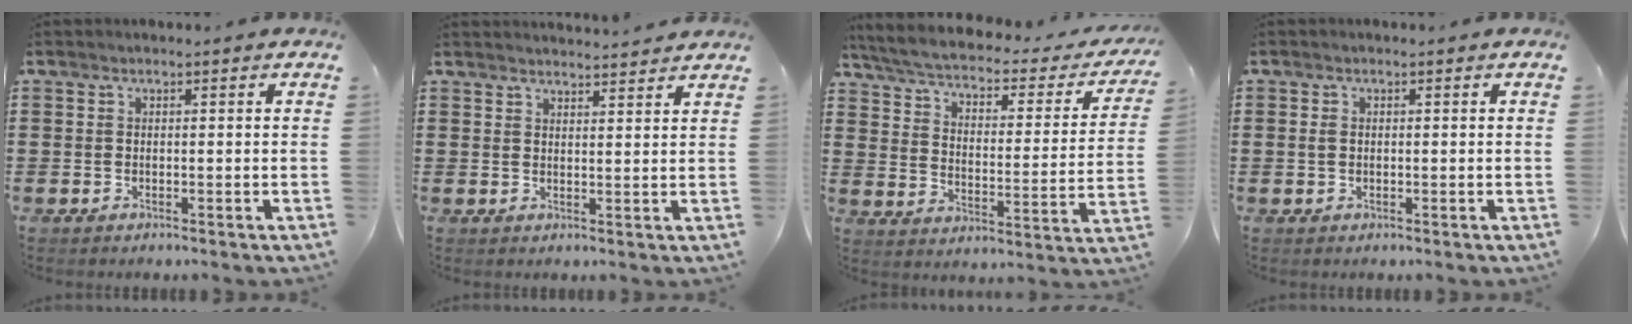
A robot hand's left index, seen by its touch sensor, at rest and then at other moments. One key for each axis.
{"total": 2.4, "fx": 2.4, "fy": -0.2, "fz": 0.0, "tx": -0.006, "ty": -0.007, "tz": 0.046}
{"total": 3.3, "fx": 2.5, "fy": 0.6, "fz": 2.0, "tx": -0.056, "ty": -0.027, "tz": 0.033}
{"total": 1.2, "fx": 0.0, "fy": 0.8, "fz": 0.9, "tx": -0.029, "ty": 0.001, "tz": -0.003}